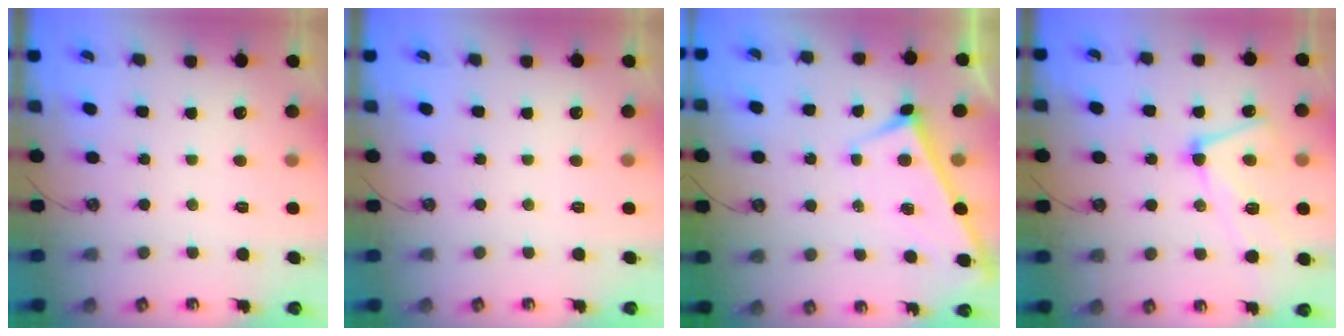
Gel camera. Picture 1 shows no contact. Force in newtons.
{"total": 0.0}
{"total": 3.8, "press": 3.7, "slide": 0.2}
{"total": 8.1, "press": 8.0, "slide": 1.3}